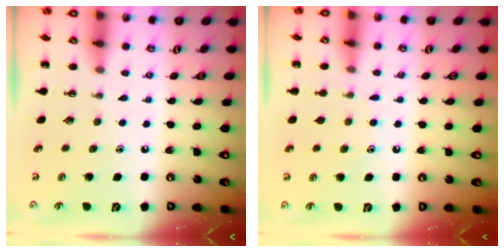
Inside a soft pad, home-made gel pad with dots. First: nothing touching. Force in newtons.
{"total": 5.9, "press": 5.6, "slide": 1.9}